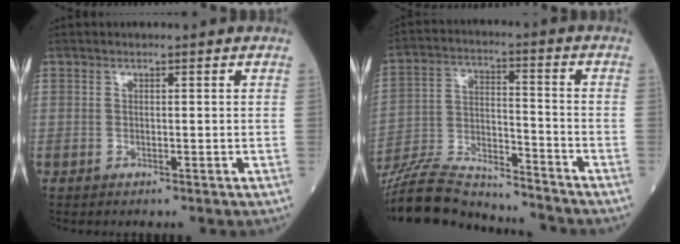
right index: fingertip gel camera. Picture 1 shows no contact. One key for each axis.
{"total": 18.2, "fx": -17.3, "fy": 2.2, "fz": 5.2, "tx": -0.117, "ty": 0.002, "tz": -0.293}